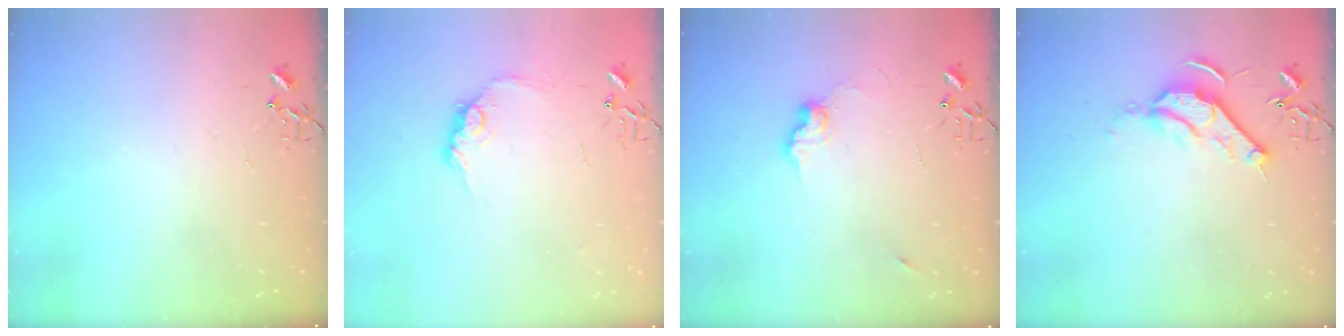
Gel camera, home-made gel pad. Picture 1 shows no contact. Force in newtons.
{"total": 10.4, "press": 10.4, "slide": 0.3}
{"total": 8.5, "press": 8.5, "slide": 0.6}
{"total": 9.8, "press": 9.7, "slide": 1.3}